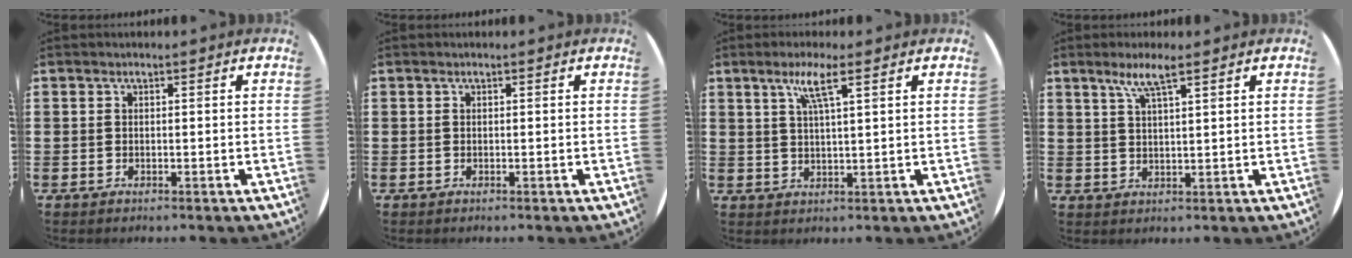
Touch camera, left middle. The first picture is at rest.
{"total": 0.0}
{"total": 4.5, "force": [2.6, 0.3, 3.7], "torque": [-0.078, 0.007, 0.042]}
{"total": 4.3, "force": [2.9, 0.5, 3.1], "torque": [-0.066, 0.005, 0.050]}